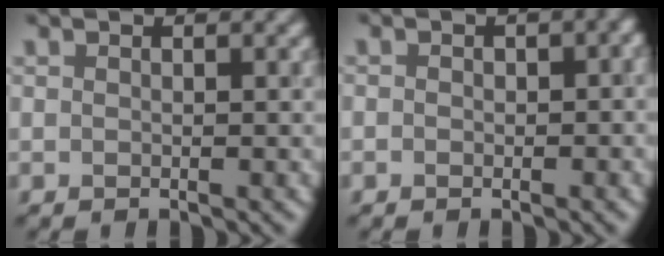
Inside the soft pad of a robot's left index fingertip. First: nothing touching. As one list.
[{"total": 3.0, "force": [-0.2, 2.0, 2.2], "torque": [-0.014, -0.001, -0.002]}]